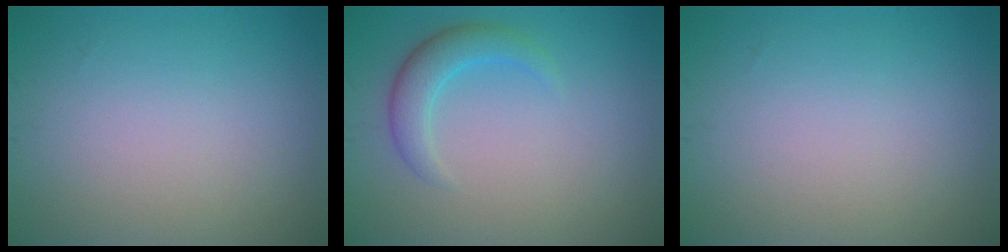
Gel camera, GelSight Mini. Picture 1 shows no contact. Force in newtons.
{"total": 2.8, "press": 2.8, "slide": 0.0}
{"total": 0.0}